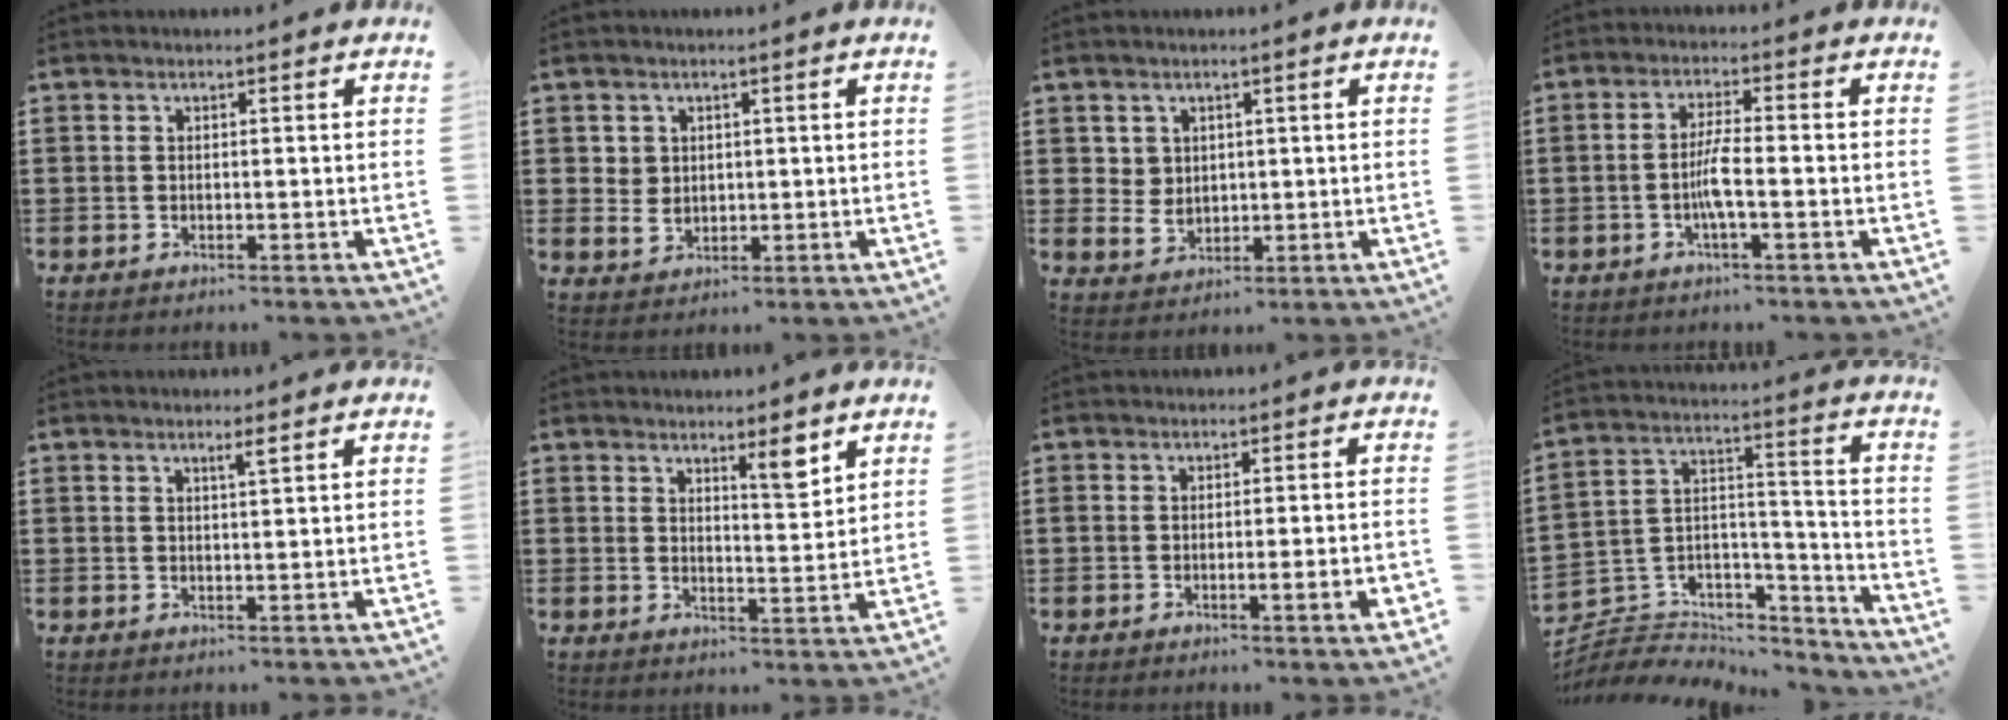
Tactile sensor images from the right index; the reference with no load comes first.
{"total": 2.5, "force": [1.0, 2.3, 0.3], "torque": [-0.017, 0.009, 0.017]}
{"total": 2.9, "force": [1.3, 2.5, 0.6], "torque": [-0.023, 0.009, 0.024]}
{"total": 4.3, "force": [-1.2, 0.4, 4.1], "torque": [-0.089, -0.007, -0.029]}
{"total": 1.5, "force": [0.9, 0.1, 1.2], "torque": [-0.015, -0.003, 0.013]}
{"total": 4.6, "force": [3.4, 0.9, 3.0], "torque": [-0.040, -0.009, 0.053]}
{"total": 3.2, "force": [-1.2, -0.1, 2.9], "torque": [-0.047, -0.009, -0.020]}
{"total": 4.4, "force": [-3.1, 3.1, 0.6], "torque": [-0.026, -0.004, -0.064]}